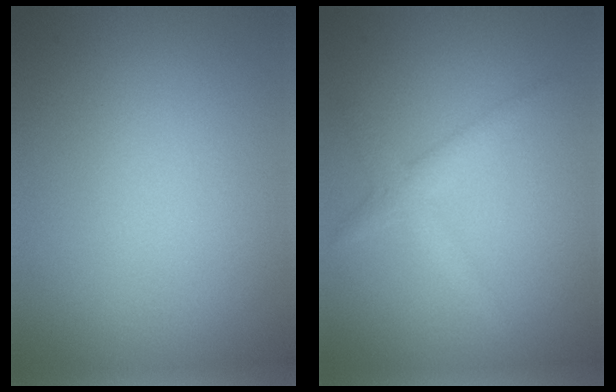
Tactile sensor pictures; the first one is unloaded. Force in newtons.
{"total": 2.3, "press": 2.3, "slide": 0.1}